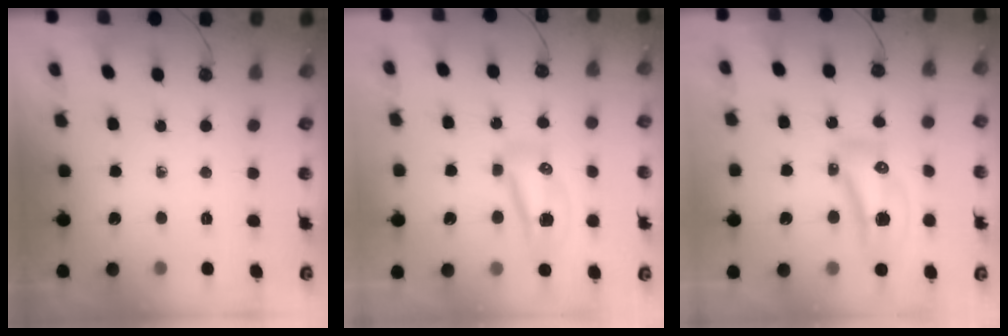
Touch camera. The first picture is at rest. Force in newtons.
{"total": 16.3, "press": 11.1, "slide": 11.9}
{"total": 9.6, "press": 9.5, "slide": 0.9}